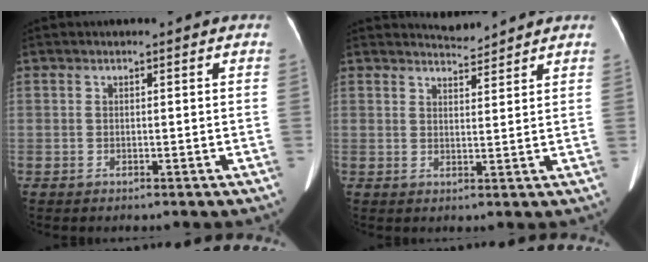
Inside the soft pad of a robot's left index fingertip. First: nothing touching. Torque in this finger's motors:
{"motor_torque": [-0.43, -0.38, -0.18, -0.03]}